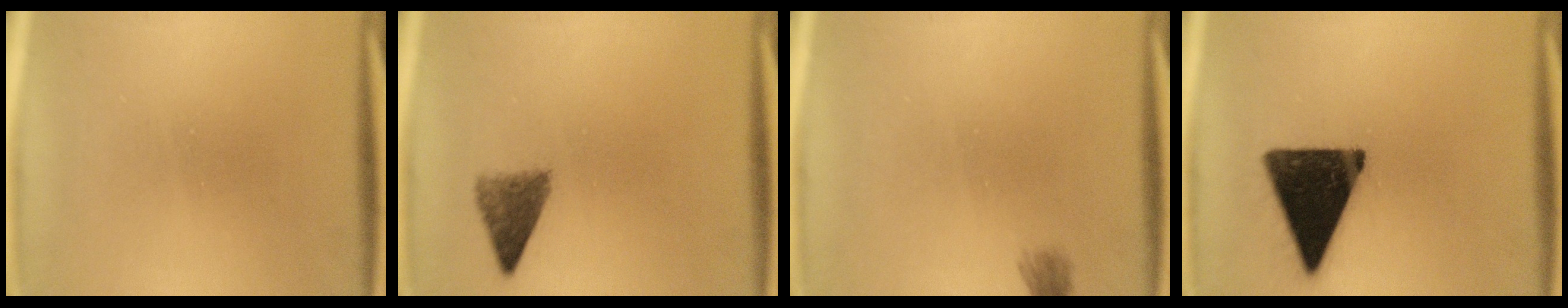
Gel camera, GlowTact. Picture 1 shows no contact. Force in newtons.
{"total": 3.9}
{"total": 1.9}
{"total": 16.1}